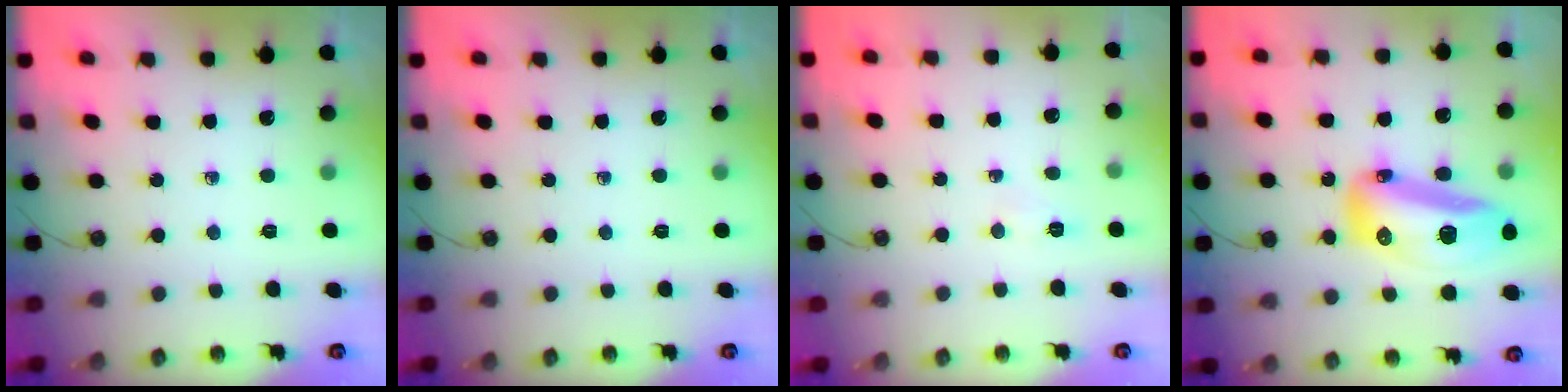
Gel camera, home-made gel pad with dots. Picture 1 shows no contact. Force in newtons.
{"total": 0.0}
{"total": 3.4, "press": 3.0, "slide": 1.6}
{"total": 19.4, "press": 18.6, "slide": 5.8}